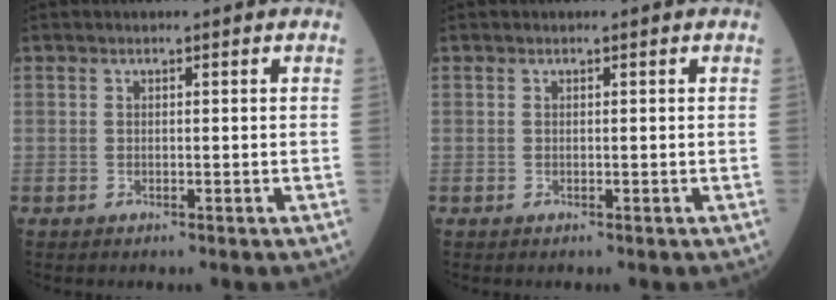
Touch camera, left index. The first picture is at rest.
{"total": 0.0}